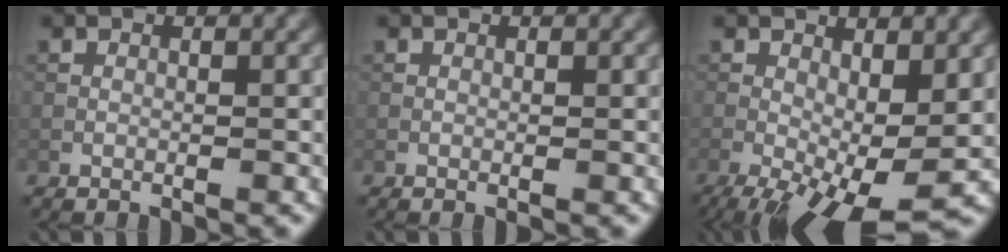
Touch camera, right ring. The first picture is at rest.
{"total": 0.0}
{"total": 9.4, "force": [-2.8, 3.7, 8.1], "torque": [-0.146, -0.010, -0.039]}